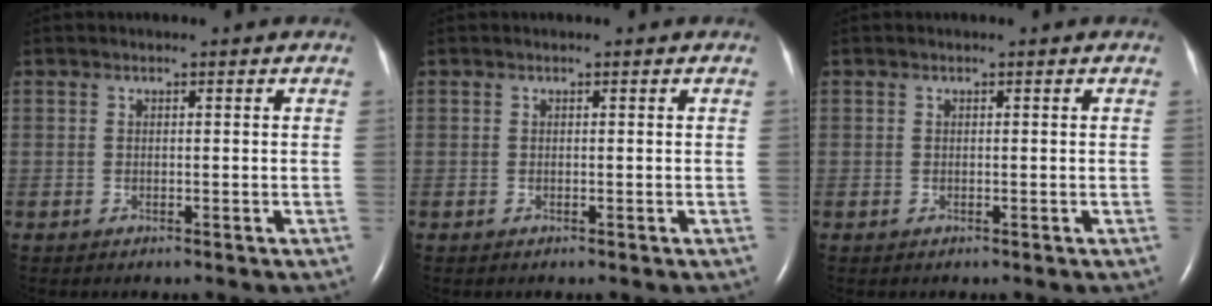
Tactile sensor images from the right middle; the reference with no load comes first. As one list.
[{"total": 0.0}, {"total": 0.0}]